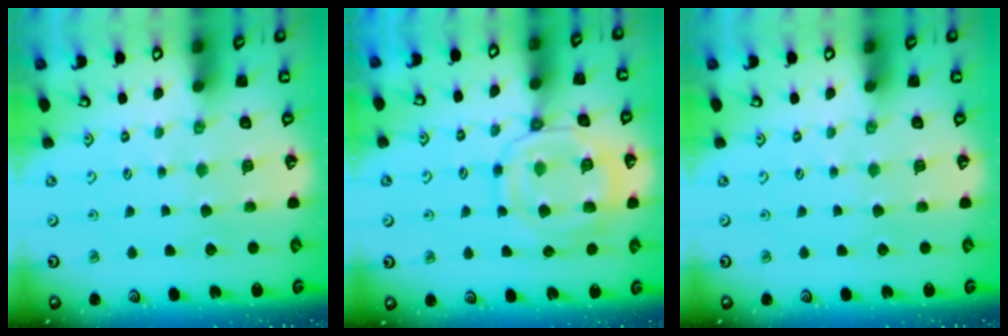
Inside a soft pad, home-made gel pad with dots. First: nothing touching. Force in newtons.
{"total": 12.9, "press": 12.8, "slide": 1.3}
{"total": 0.0}